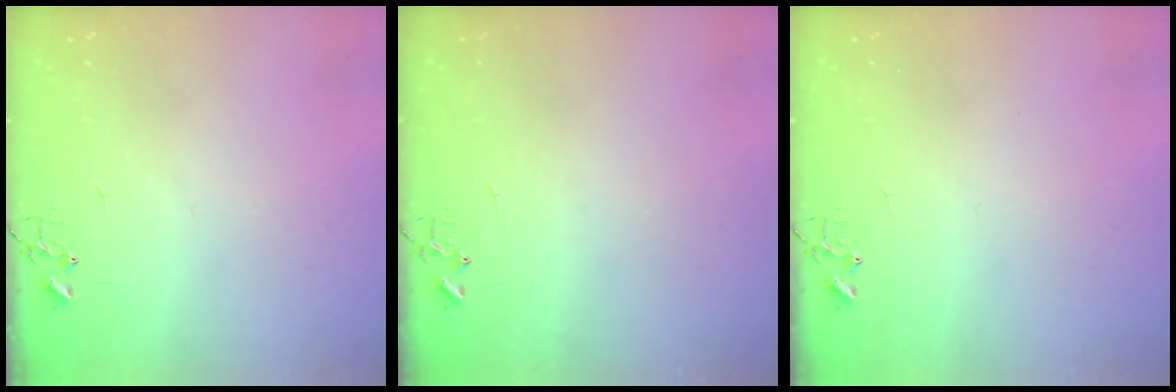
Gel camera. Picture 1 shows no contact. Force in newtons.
{"total": 0.0}
{"total": 0.0}